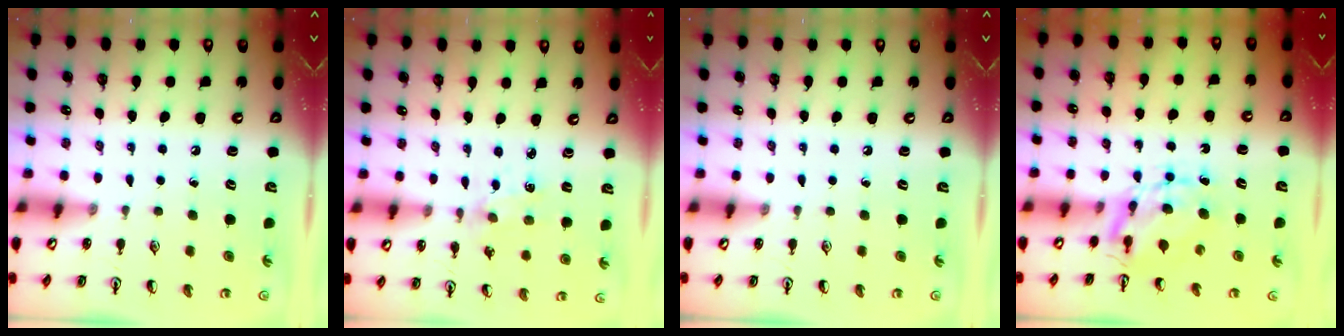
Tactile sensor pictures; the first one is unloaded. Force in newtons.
{"total": 2.0, "press": 2.0, "slide": 0.3}
{"total": 0.0}
{"total": 6.7, "press": 6.7, "slide": 0.6}